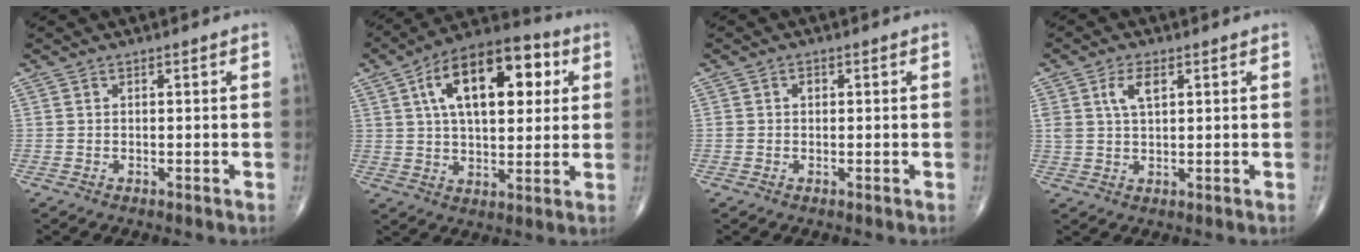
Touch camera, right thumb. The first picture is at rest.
{"total": 19.7, "force": [5.9, 10.0, 15.9], "torque": [-0.222, 0.011, 0.086]}
{"total": 1.2, "force": [0.3, 1.0, 0.7], "torque": [-0.010, 0.004, 0.004]}
{"total": 4.7, "force": [1.9, 2.2, 3.7], "torque": [-0.070, 0.000, 0.040]}